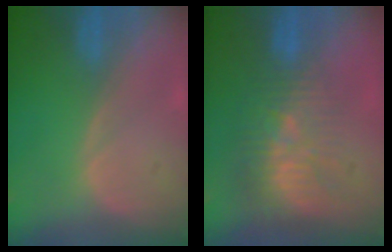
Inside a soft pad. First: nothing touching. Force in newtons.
{"total": 10.2, "press": 8.8, "slide": 5.0}